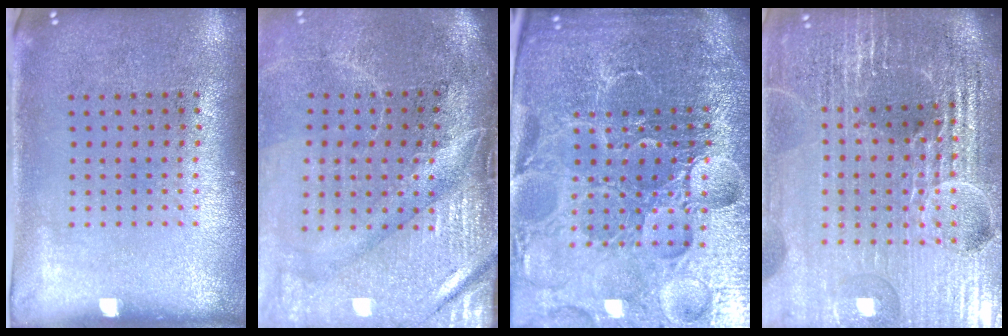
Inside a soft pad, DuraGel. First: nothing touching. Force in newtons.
{"total": 4.7, "press": 4.0, "slide": 2.5}
{"total": 6.9, "press": 6.0, "slide": 3.2}
{"total": 6.6, "press": 5.8, "slide": 3.2}